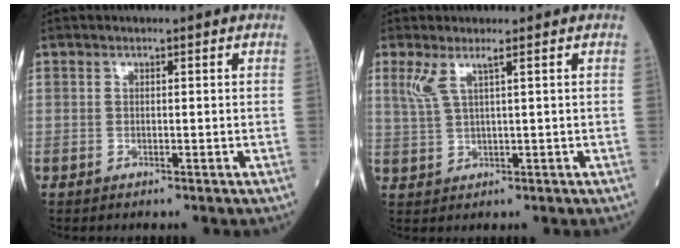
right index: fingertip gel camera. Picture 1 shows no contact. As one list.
[{"total": 3.3, "force": [1.8, 0.0, 2.7], "torque": [-0.070, 0.004, 0.045]}]